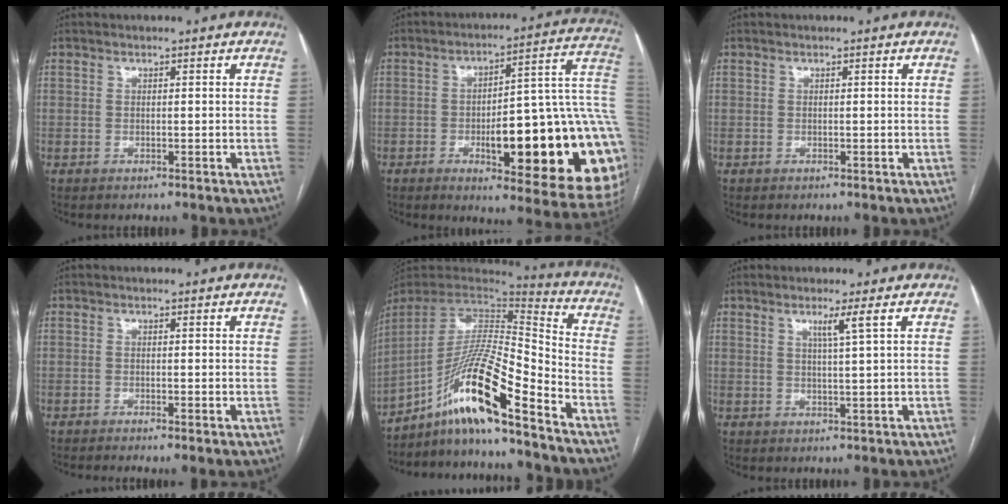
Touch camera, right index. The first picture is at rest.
{"total": 26.9, "force": [-4.6, 5.7, 25.9], "torque": [-0.234, 0.019, -0.053]}
{"total": 0.0}
{"total": 1.3, "force": [-0.8, 0.0, 1.1], "torque": [-0.018, -0.003, -0.014]}
{"total": 16.8, "force": [-11.5, 0.3, 12.3], "torque": [-0.236, 0.005, -0.209]}
{"total": 2.8, "force": [1.3, -0.9, 2.3], "torque": [-0.042, -0.006, 0.026]}